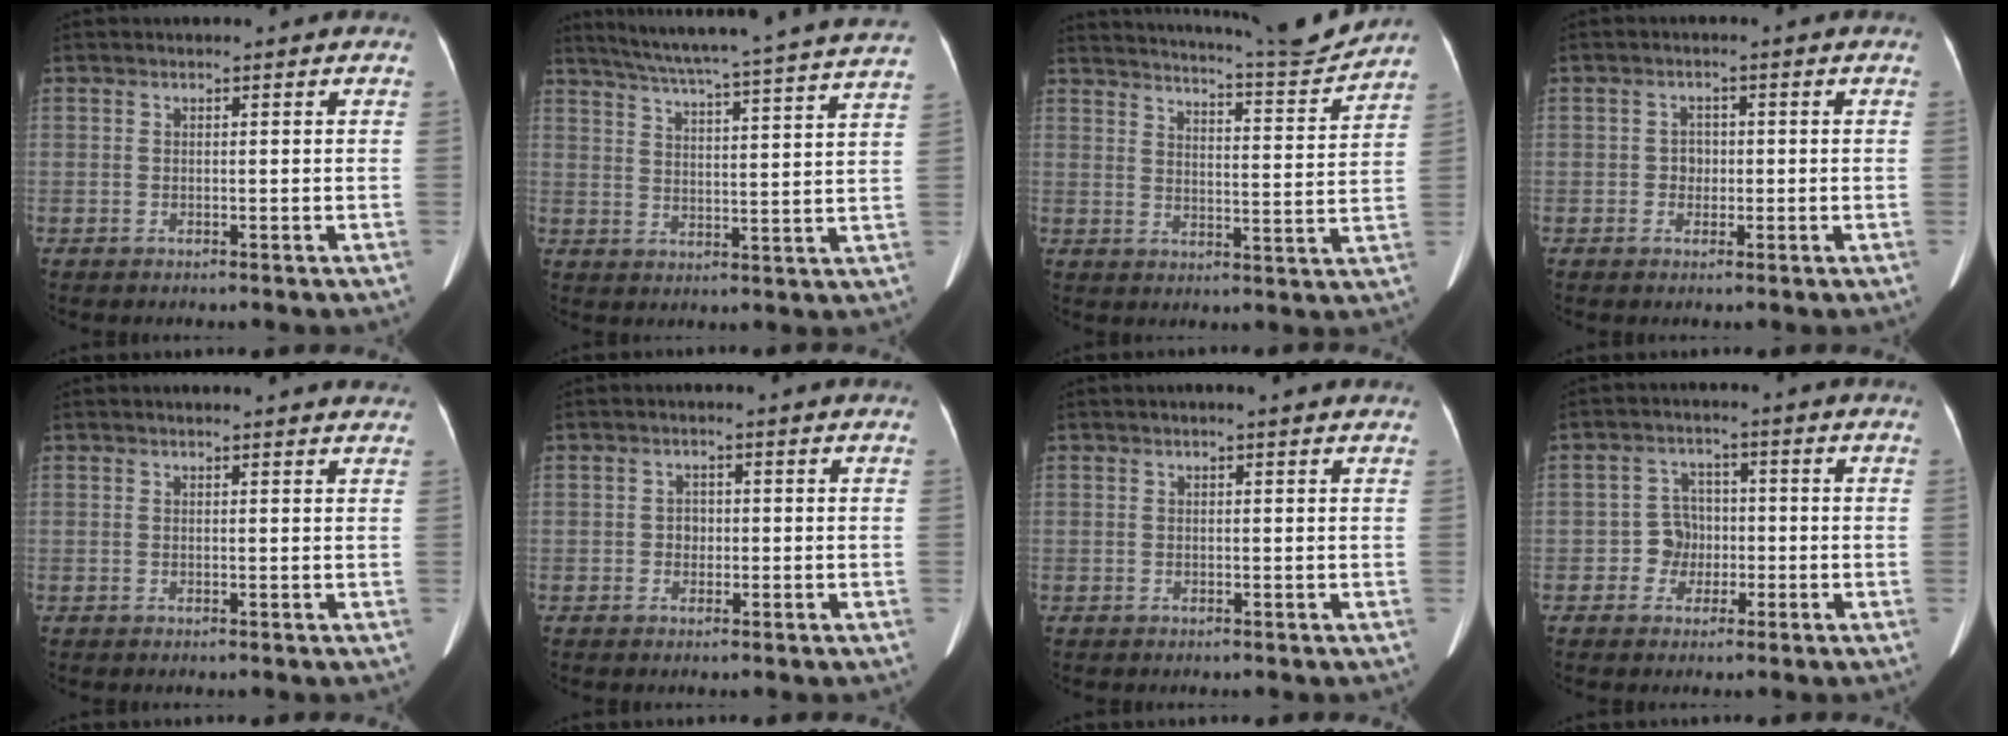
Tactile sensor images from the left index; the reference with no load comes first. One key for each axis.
{"total": 25.2, "fx": 22.6, "fy": -0.9, "fz": 11.1, "tx": -0.182, "ty": -0.031, "tz": 0.288}
{"total": 14.4, "fx": 13.9, "fy": -1.0, "fz": 3.7, "tx": -0.066, "ty": -0.040, "tz": 0.190}
{"total": 1.8, "fx": -0.4, "fy": 1.6, "fz": 0.8, "tx": -0.012, "ty": 0.005, "tz": -0.005}
{"total": 5.8, "fx": 5.6, "fy": 0.4, "fz": 1.5, "tx": -0.012, "ty": 0.003, "tz": 0.041}
{"total": 1.5, "fx": -0.3, "fy": 1.3, "fz": 0.7, "tx": -0.011, "ty": 0.004, "tz": -0.004}
{"total": 1.4, "fx": 1.1, "fy": 0.1, "fz": 0.8, "tx": -0.014, "ty": 0.019, "tz": 0.014}
{"total": 4.1, "fx": -1.1, "fy": 3.8, "fz": 1.1, "tx": -0.021, "ty": 0.012, "tz": -0.019}